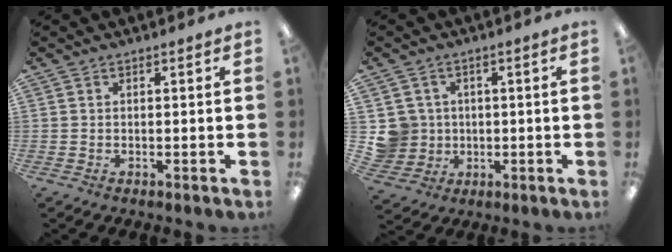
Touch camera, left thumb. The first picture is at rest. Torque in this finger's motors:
{"motor_torque": [-0.24, 0.33, 0.10, -0.21, 0.02]}